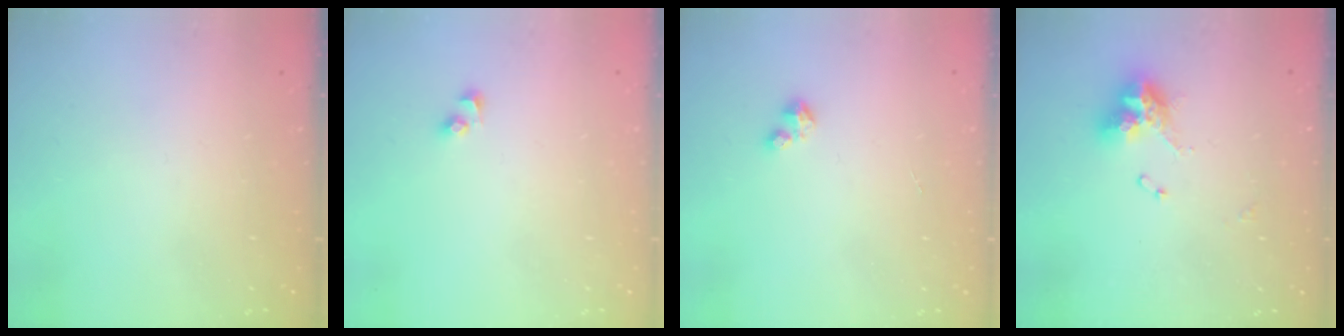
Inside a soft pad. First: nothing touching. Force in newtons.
{"total": 2.5, "press": 2.5, "slide": 0.3}
{"total": 1.7, "press": 1.7, "slide": 0.2}
{"total": 11.3, "press": 11.2, "slide": 1.0}